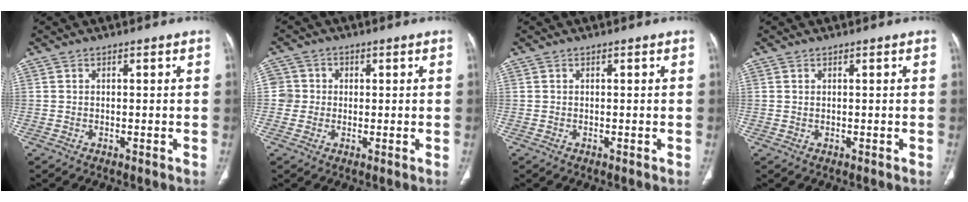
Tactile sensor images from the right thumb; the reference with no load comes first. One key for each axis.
{"total": 5.0, "fx": 0.2, "fy": 5.0, "fz": 0.5, "tx": 0.024, "ty": 0.011, "tz": -0.001}
{"total": 0.0}
{"total": 0.0}